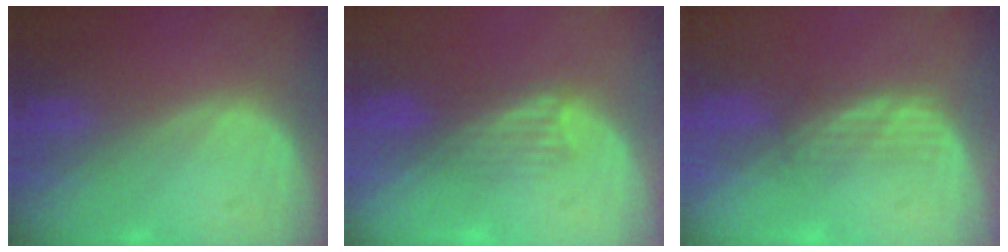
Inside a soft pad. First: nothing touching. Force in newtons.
{"total": 3.1, "press": 2.8, "slide": 1.2}
{"total": 2.7, "press": 2.5, "slide": 0.9}